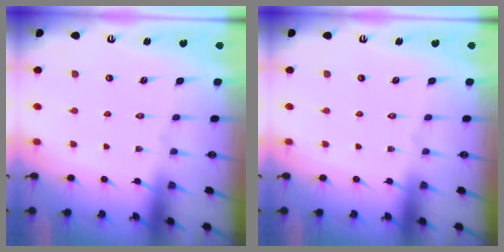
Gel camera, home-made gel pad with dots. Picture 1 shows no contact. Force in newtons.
{"total": 0.0}